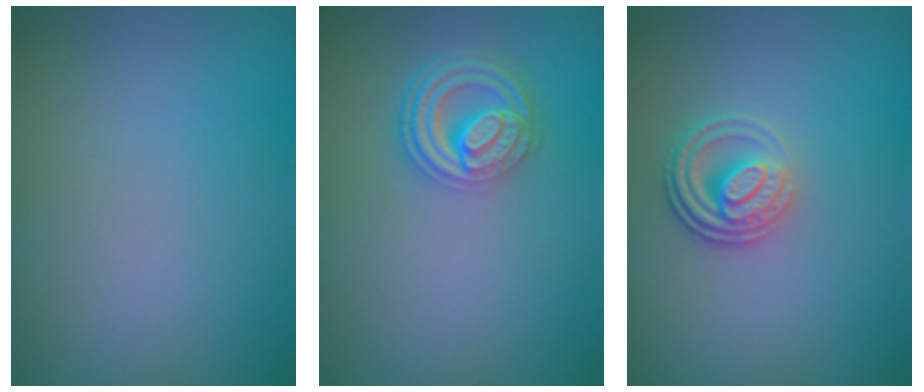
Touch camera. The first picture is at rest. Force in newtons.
{"total": 4.6, "press": 3.4, "slide": 3.1}
{"total": 3.4, "press": 2.6, "slide": 2.2}